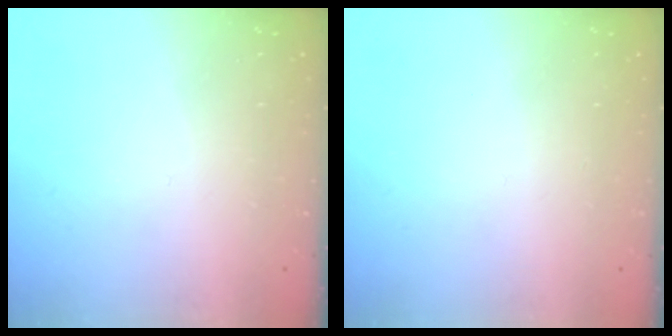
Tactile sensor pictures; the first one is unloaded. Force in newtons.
{"total": 1.5, "press": 1.5, "slide": 0.1}